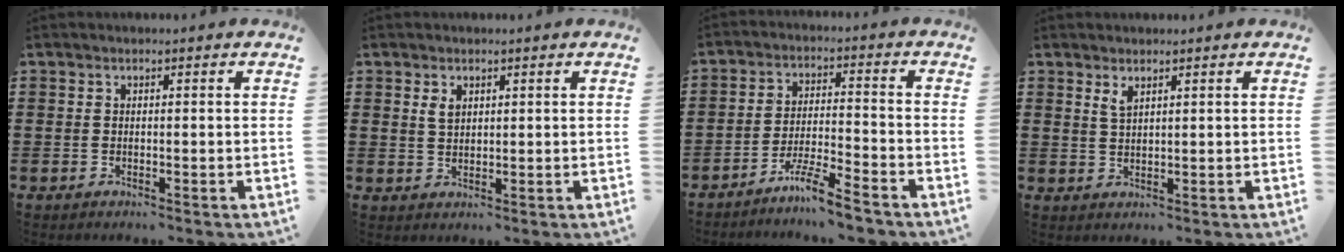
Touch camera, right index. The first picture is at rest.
{"total": 1.8, "force": [0.9, 1.0, 1.2], "torque": [-0.026, 0.003, 0.017]}
{"total": 6.2, "force": [-5.5, -0.3, 2.9], "torque": [-0.070, -0.010, -0.108]}
{"total": 1.8, "force": [1.3, 0.4, 1.1], "torque": [-0.024, 0.002, 0.024]}